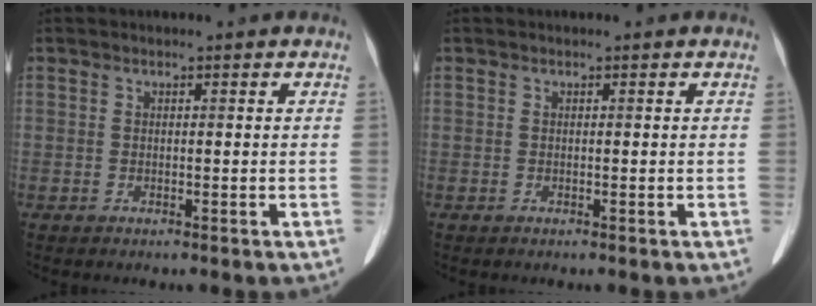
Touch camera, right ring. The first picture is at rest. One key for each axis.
{"total": 0.0}